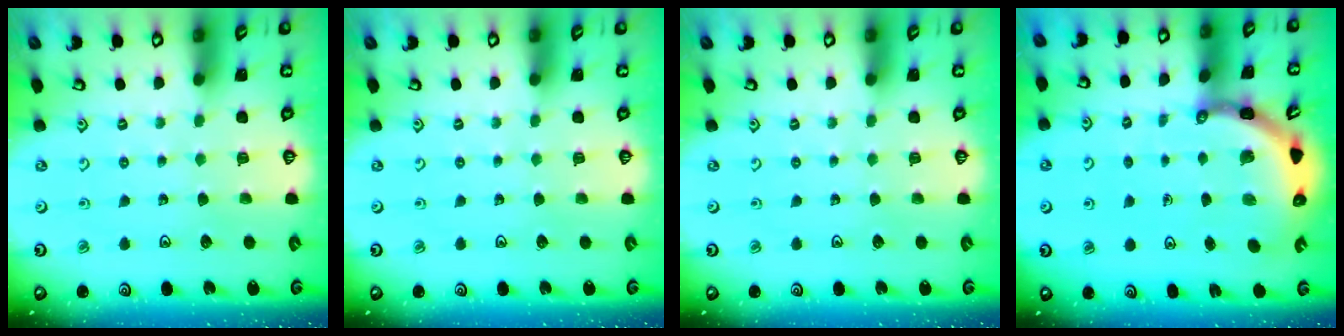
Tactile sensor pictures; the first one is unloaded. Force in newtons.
{"total": 0.0}
{"total": 0.0}
{"total": 4.8, "press": 4.7, "slide": 0.5}